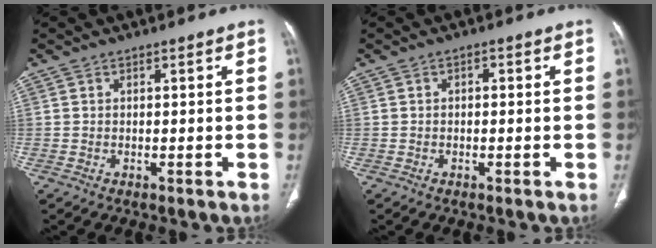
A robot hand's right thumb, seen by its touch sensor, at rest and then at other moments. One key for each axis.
{"total": 1.1, "fx": 0.1, "fy": 0.7, "fz": 0.8, "tx": -0.006, "ty": 0.004, "tz": -0.004}